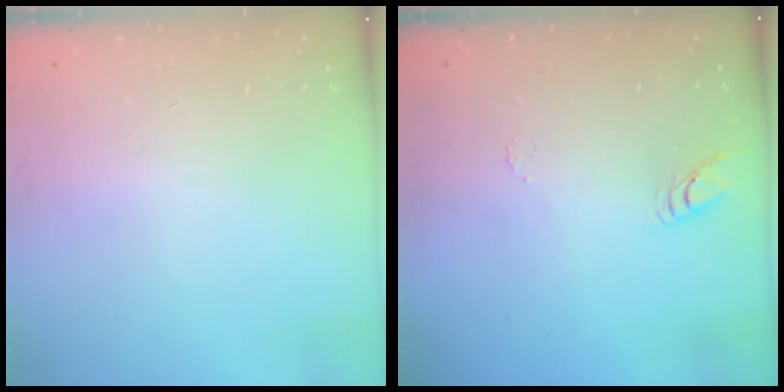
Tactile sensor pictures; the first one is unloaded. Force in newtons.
{"total": 3.7, "press": 3.7, "slide": 0.3}